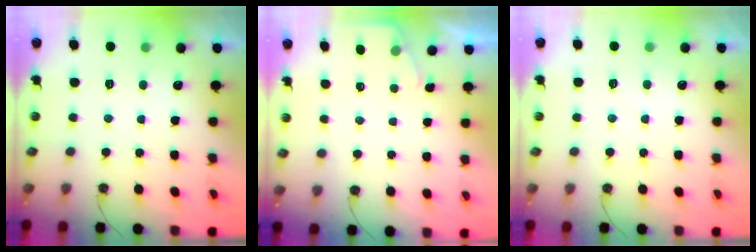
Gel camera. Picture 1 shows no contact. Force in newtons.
{"total": 2.0, "press": 2.0, "slide": 0.3}
{"total": 1.9, "press": 1.9, "slide": 0.3}